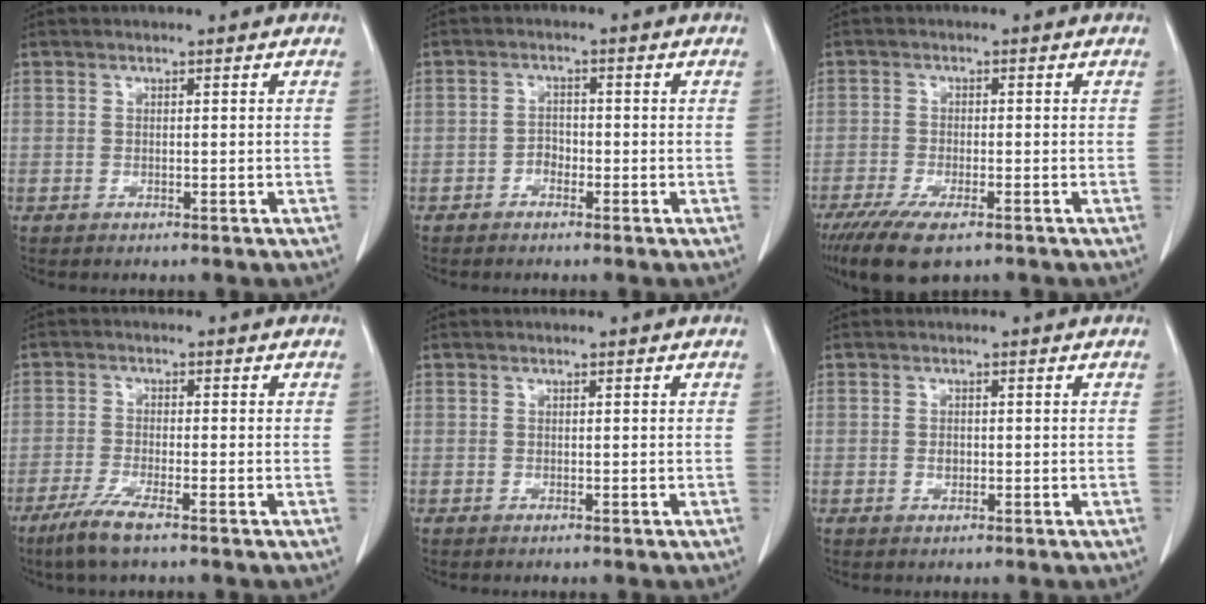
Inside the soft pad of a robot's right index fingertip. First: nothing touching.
{"total": 1.8, "force": [-1.1, 1.1, 0.9], "torque": [-0.009, 0.008, -0.020]}
{"total": 7.9, "force": [-5.3, 2.6, 5.2], "torque": [-0.089, -0.016, -0.090]}
{"total": 4.9, "force": [-3.3, 0.2, 3.6], "torque": [-0.078, -0.013, -0.067]}
{"total": 0.0}
{"total": 1.1, "force": [-0.2, 0.7, 0.8], "torque": [-0.016, 0.002, -0.001]}